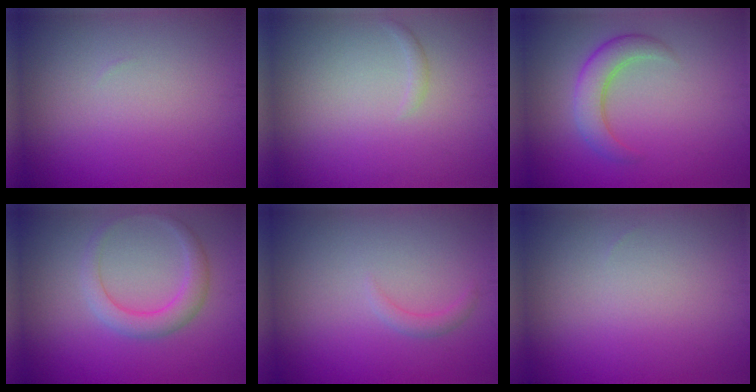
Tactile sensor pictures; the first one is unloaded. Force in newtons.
{"total": 0.5, "press": 0.5, "slide": 0.0}
{"total": 3.4, "press": 3.4, "slide": 0.2}
{"total": 2.8, "press": 2.8, "slide": 0.0}
{"total": 1.0, "press": 1.0, "slide": 0.2}
{"total": 0.0}